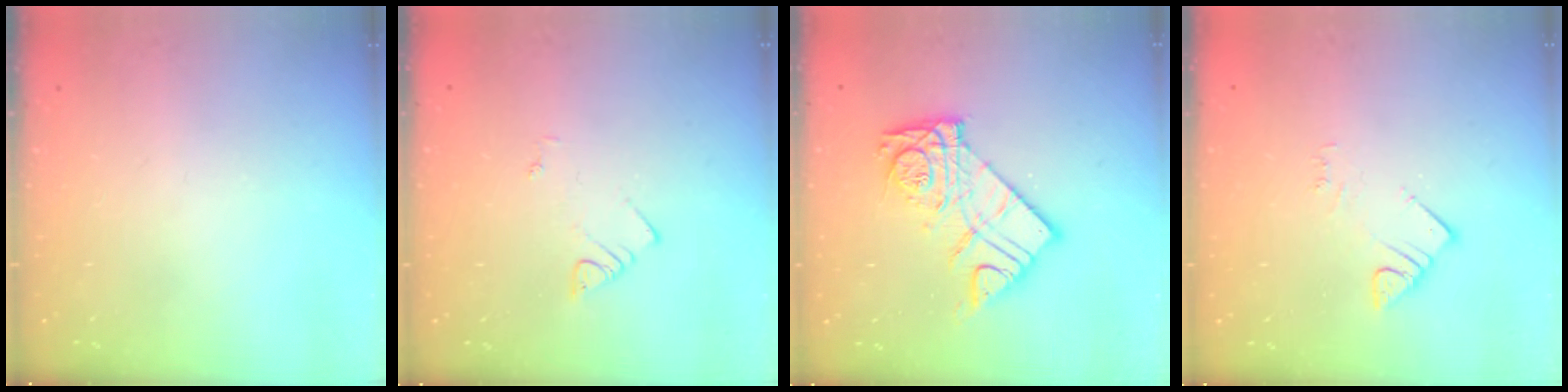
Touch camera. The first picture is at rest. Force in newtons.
{"total": 2.1, "press": 2.1, "slide": 0.4}
{"total": 14.8, "press": 14.7, "slide": 1.6}
{"total": 2.8, "press": 2.8, "slide": 0.2}